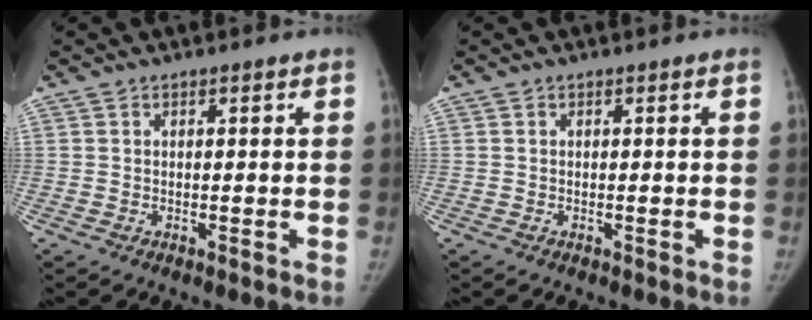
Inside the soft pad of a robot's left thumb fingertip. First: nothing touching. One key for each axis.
{"total": 0.0}